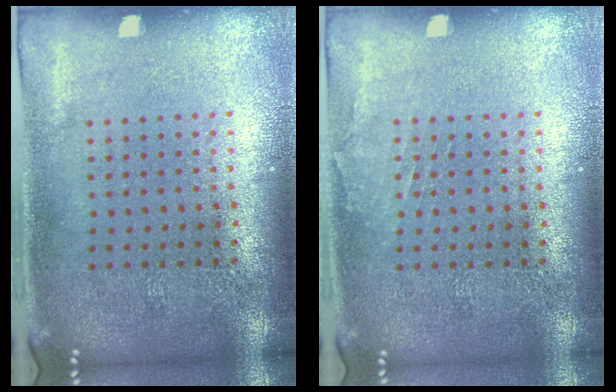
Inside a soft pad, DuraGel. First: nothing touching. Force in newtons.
{"total": 0.7, "press": 0.7, "slide": 0.1}